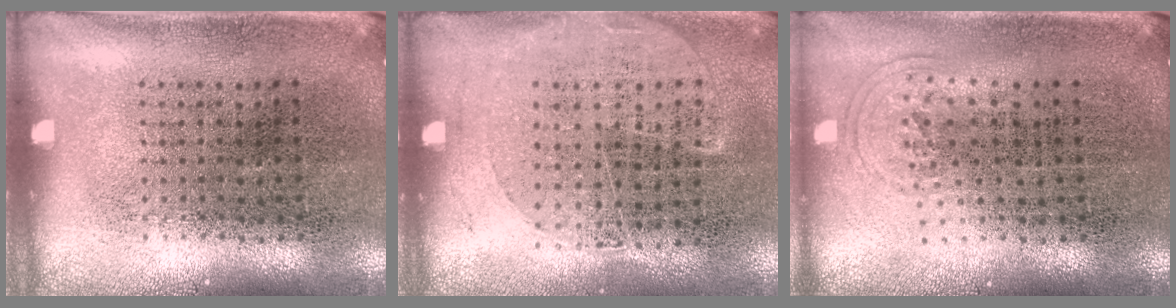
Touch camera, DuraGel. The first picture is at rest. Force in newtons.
{"total": 1.2, "press": 1.0, "slide": 0.7}
{"total": 0.9, "press": 0.7, "slide": 0.7}